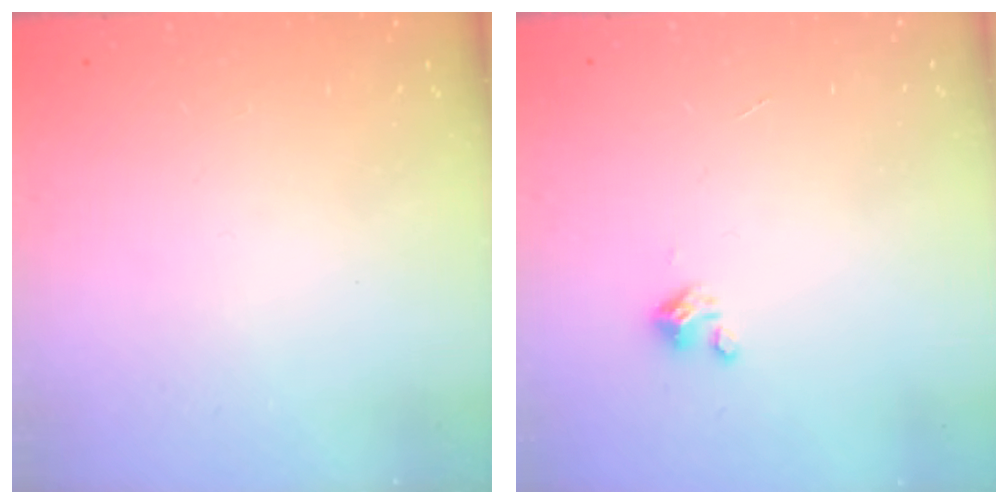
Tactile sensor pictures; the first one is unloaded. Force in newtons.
{"total": 2.0, "press": 2.0, "slide": 0.2}